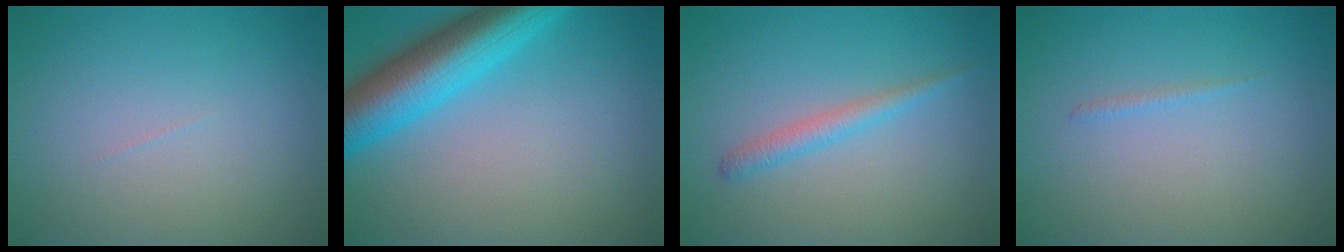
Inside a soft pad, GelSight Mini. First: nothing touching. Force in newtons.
{"total": 8.2, "press": 8.2, "slide": 0.3}
{"total": 1.8, "press": 1.8, "slide": 0.0}
{"total": 0.5, "press": 0.5, "slide": 0.1}